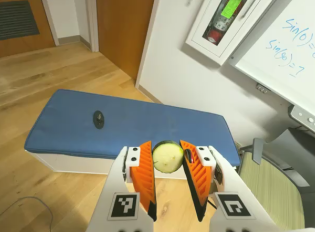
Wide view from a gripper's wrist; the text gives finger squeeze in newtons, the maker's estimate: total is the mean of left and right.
{"total": 8.4, "left": 8.9, "right": 8.0}